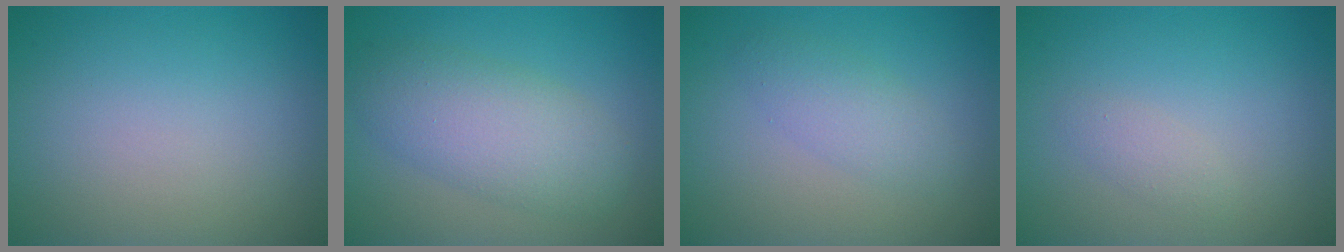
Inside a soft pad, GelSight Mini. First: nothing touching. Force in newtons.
{"total": 5.6, "press": 5.6, "slide": 0.1}
{"total": 2.3, "press": 2.3, "slide": 0.2}
{"total": 1.1, "press": 1.1, "slide": 0.1}